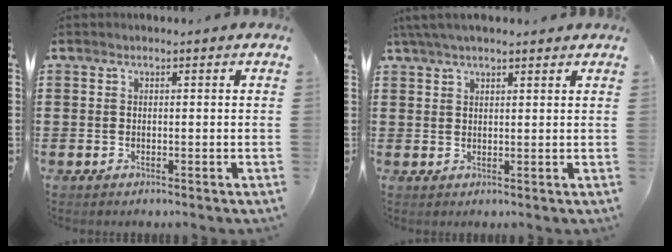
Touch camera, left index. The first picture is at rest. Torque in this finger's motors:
{"motor_torque": [2.14, 0.00, 0.42, 0.21]}